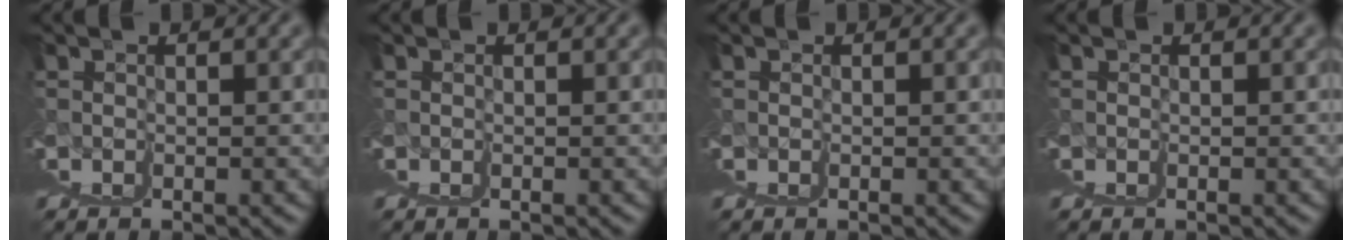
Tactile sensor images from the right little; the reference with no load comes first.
{"total": 0.0}
{"total": 0.0}
{"total": 0.0}